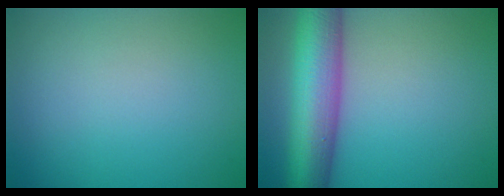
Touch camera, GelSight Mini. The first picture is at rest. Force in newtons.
{"total": 10.0, "press": 10.0, "slide": 0.4}